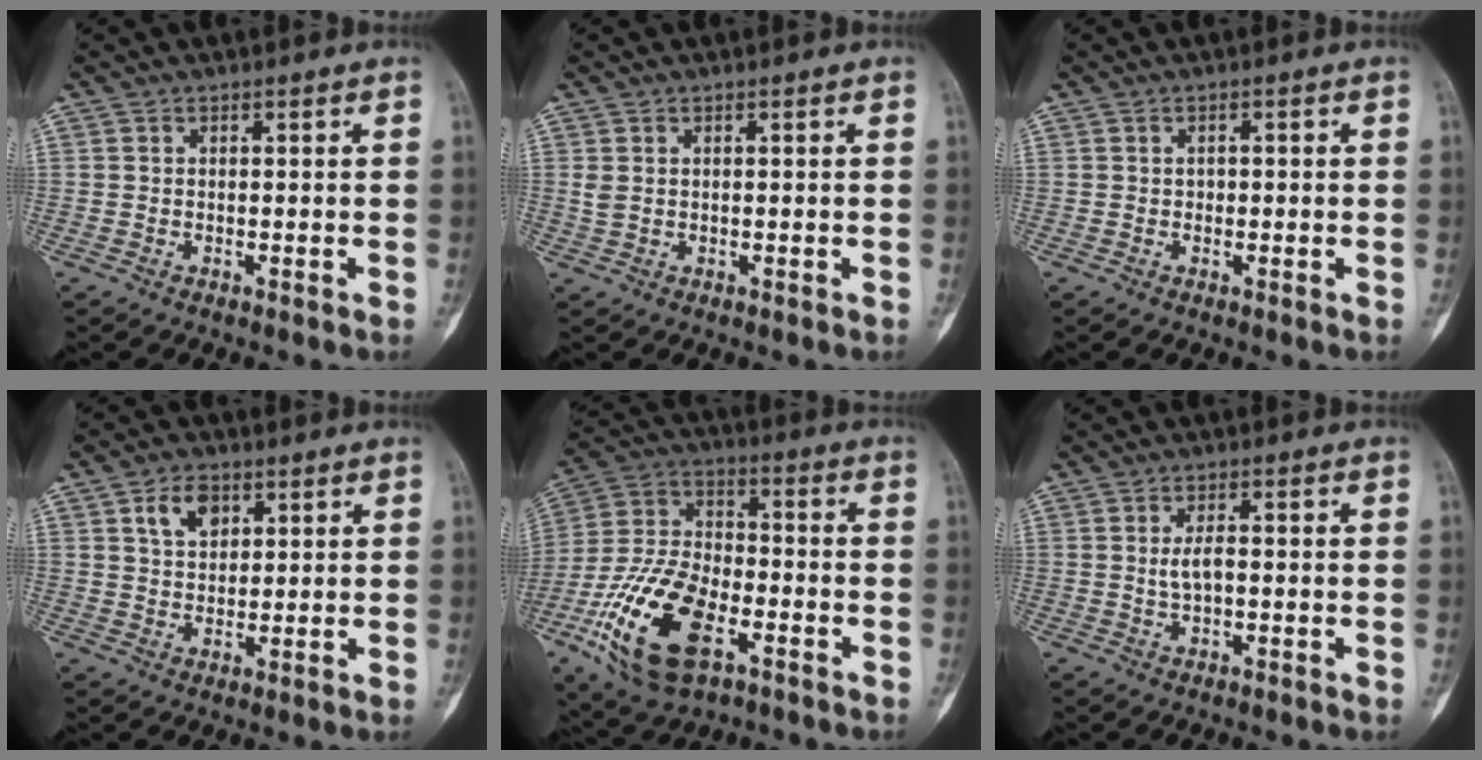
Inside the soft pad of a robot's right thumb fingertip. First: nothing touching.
{"total": 1.5, "force": [0.4, 1.0, 1.1], "torque": [-0.027, 0.006, 0.014]}
{"total": 1.0, "force": [0.0, 0.8, 0.6], "torque": [-0.002, 0.003, -0.003]}
{"total": 5.8, "force": [2.6, 3.8, 3.5], "torque": [-0.045, -0.008, 0.046]}
{"total": 20.2, "force": [-8.2, 10.4, 15.2], "torque": [-0.293, 0.029, -0.146]}
{"total": 3.4, "force": [-0.1, 1.6, 3.0], "torque": [-0.061, 0.007, -0.002]}